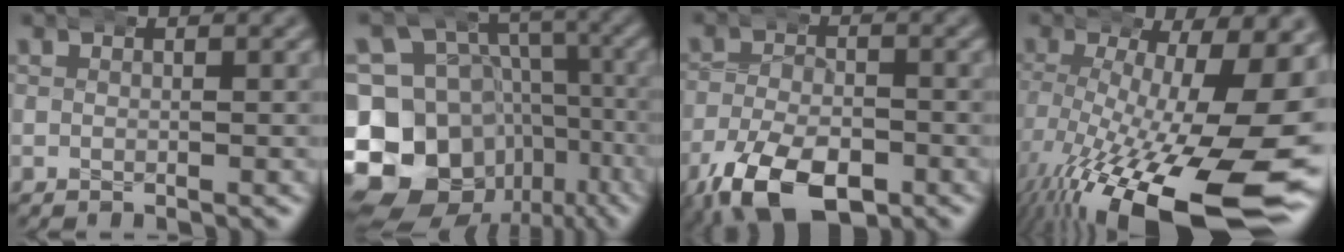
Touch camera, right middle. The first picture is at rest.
{"total": 21.6, "force": [-5.7, 18.8, 9.0], "torque": [-0.203, -0.091, -0.078]}
{"total": 9.9, "force": [-5.5, 5.4, 6.1], "torque": [-0.114, -0.043, -0.067]}
{"total": 13.9, "force": [-5.4, 5.1, 11.7], "torque": [-0.198, -0.044, -0.049]}